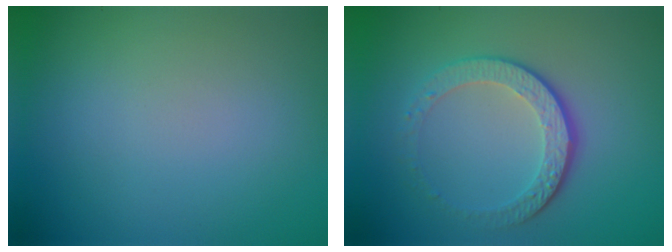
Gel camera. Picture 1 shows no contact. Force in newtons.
{"total": 4.1, "press": 3.0, "slide": 2.8}